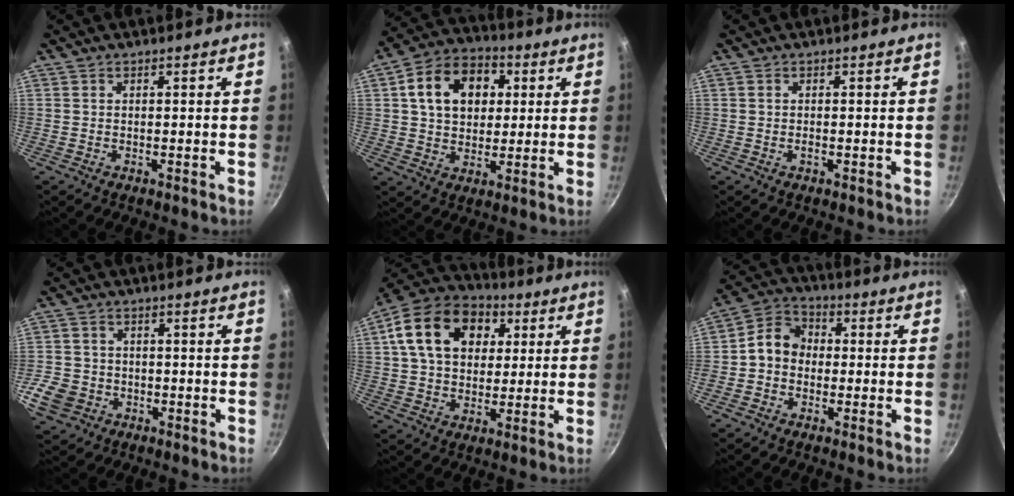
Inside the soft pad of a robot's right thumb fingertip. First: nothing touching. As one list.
[{"total": 14.3, "force": [3.6, 10.6, 8.9], "torque": [-0.123, 0.017, 0.049]}, {"total": 0.7, "force": [-0.2, 0.3, 0.6], "torque": [-0.014, 0.002, -0.003]}, {"total": 8.2, "force": [-2.9, 6.9, 3.4], "torque": [-0.068, 0.020, -0.052]}, {"total": 18.6, "force": [5.5, 13.4, 11.7], "torque": [-0.184, 0.016, 0.080]}, {"total": 7.8, "force": [-0.7, 6.7, 4.1], "torque": [-0.041, 0.024, -0.035]}]